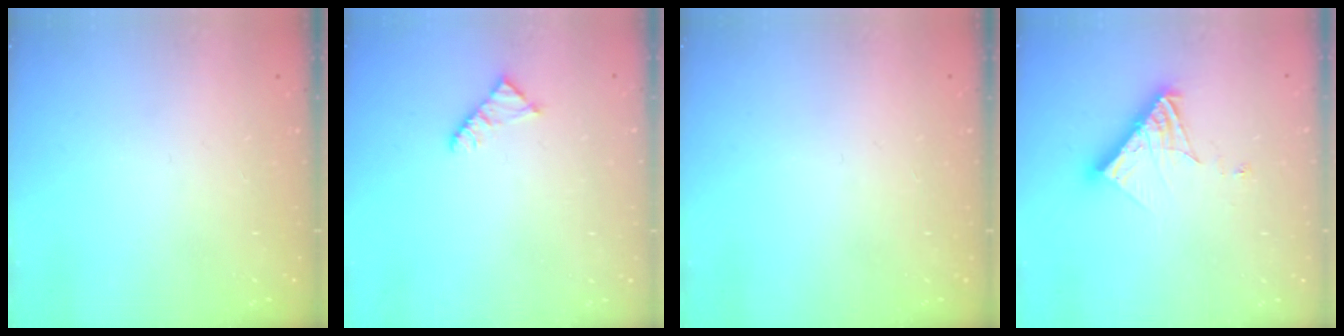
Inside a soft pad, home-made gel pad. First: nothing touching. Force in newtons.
{"total": 2.3, "press": 2.3, "slide": 0.4}
{"total": 0.0}
{"total": 11.7, "press": 11.6, "slide": 1.5}